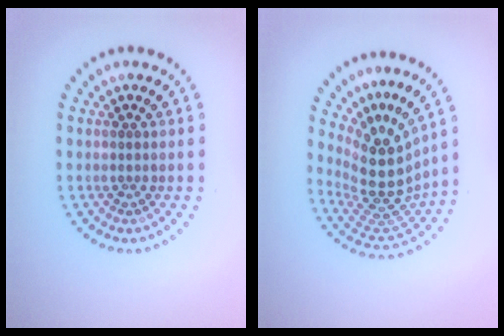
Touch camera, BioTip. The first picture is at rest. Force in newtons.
{"total": 5.2, "press": 3.8, "slide": 3.6}